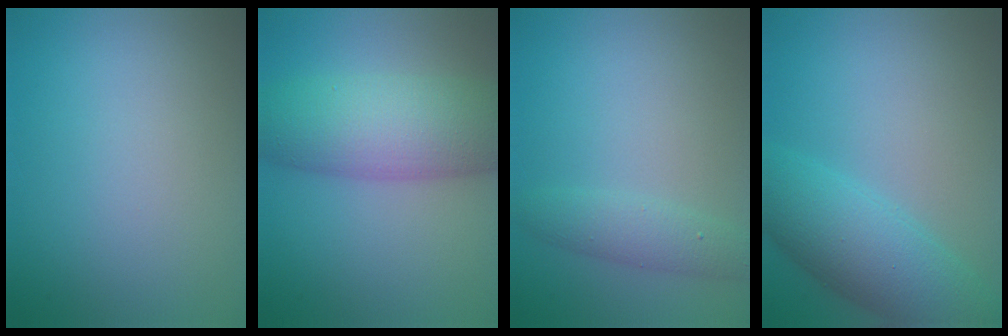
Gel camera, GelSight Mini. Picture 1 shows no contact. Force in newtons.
{"total": 8.3, "press": 8.3, "slide": 0.1}
{"total": 2.4, "press": 2.4, "slide": 0.1}
{"total": 6.7, "press": 6.7, "slide": 0.3}